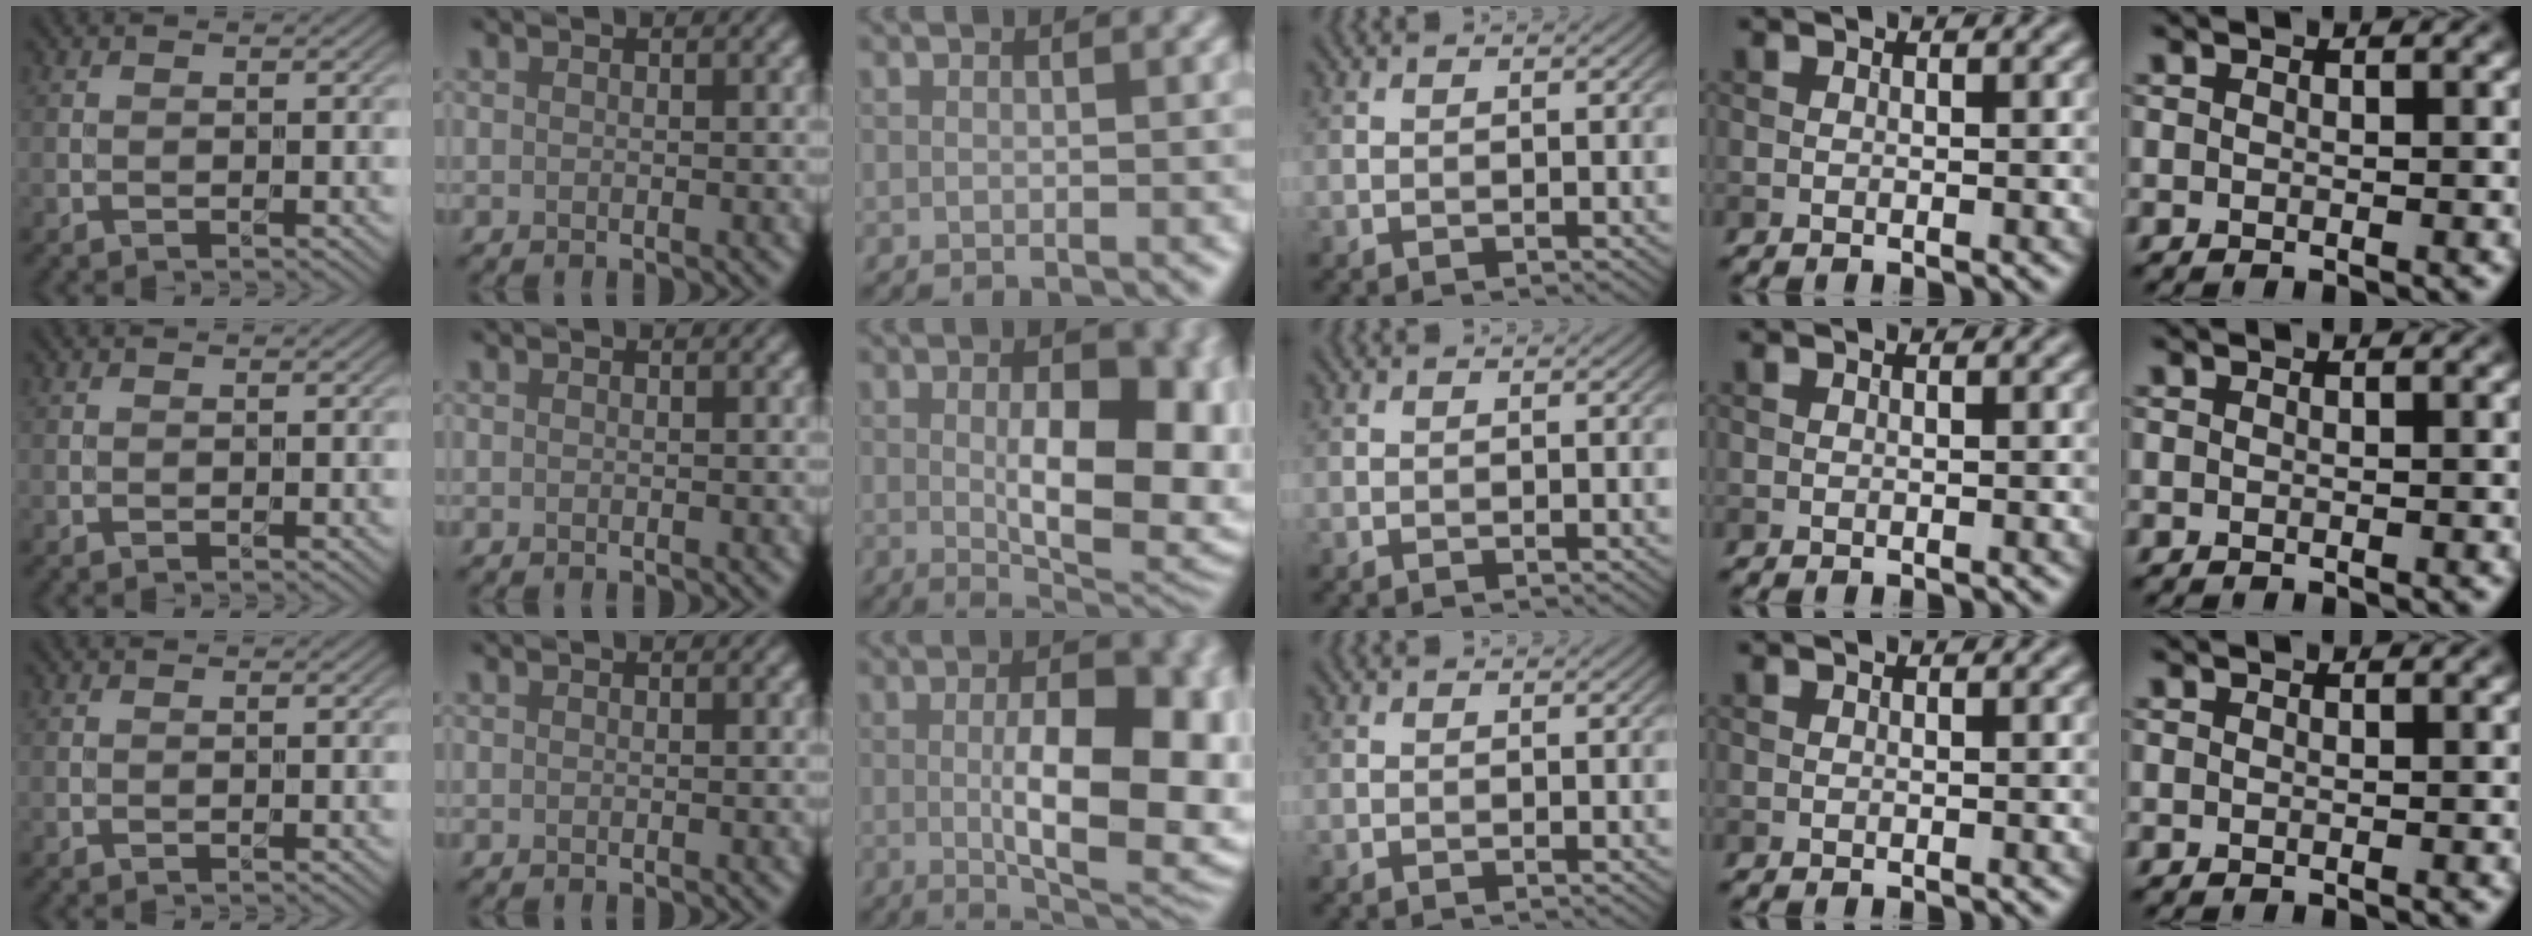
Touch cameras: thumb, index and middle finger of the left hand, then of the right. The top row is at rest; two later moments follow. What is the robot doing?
{"motion": "unscrew", "object": "dispenser bottle"}